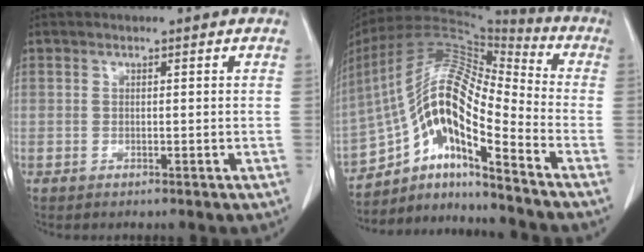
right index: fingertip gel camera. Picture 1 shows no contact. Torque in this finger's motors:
{"motor_torque": [2.13, -0.01, 0.60, 0.21]}